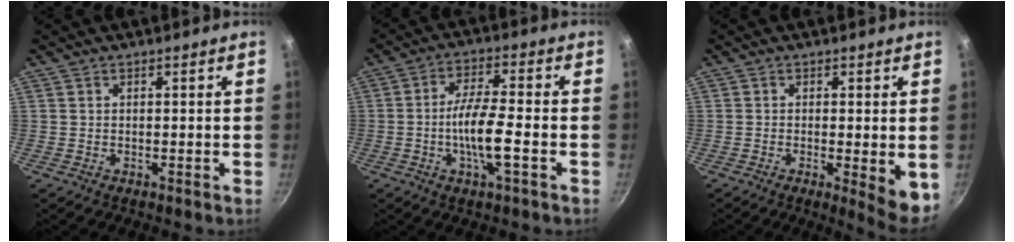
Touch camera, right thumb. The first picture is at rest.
{"total": 8.9, "force": [-2.4, 1.8, 8.4], "torque": [-0.159, 0.018, -0.050]}
{"total": 6.3, "force": [-0.9, 1.6, 6.1], "torque": [-0.077, -0.013, -0.009]}